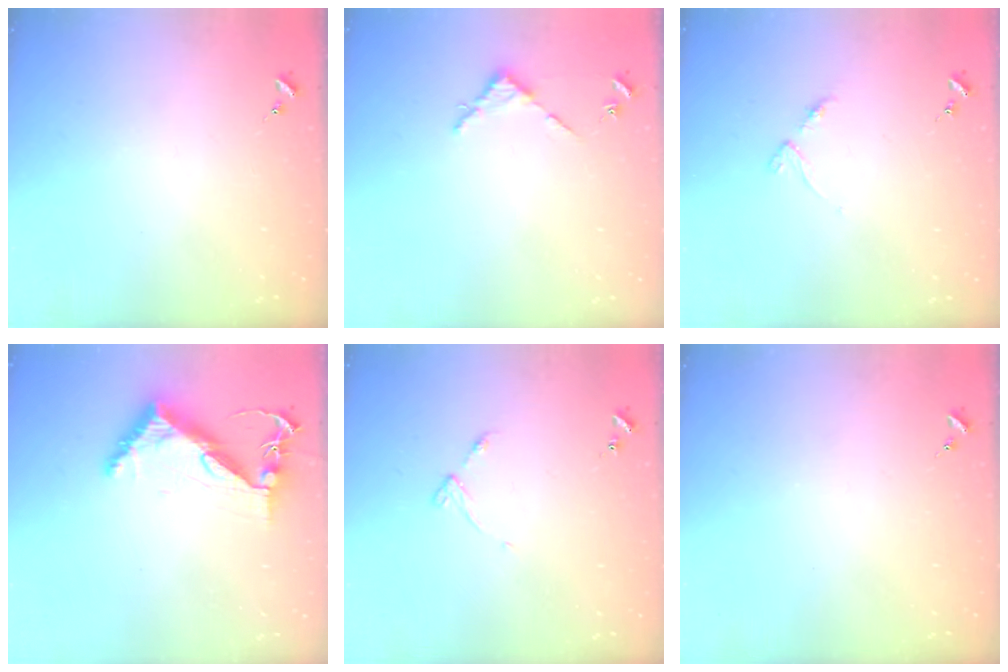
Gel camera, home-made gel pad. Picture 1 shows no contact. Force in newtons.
{"total": 2.7, "press": 2.7, "slide": 0.3}
{"total": 4.0, "press": 3.9, "slide": 0.4}
{"total": 8.3, "press": 8.2, "slide": 1.2}
{"total": 4.9, "press": 4.9, "slide": 0.6}
{"total": 0.0}